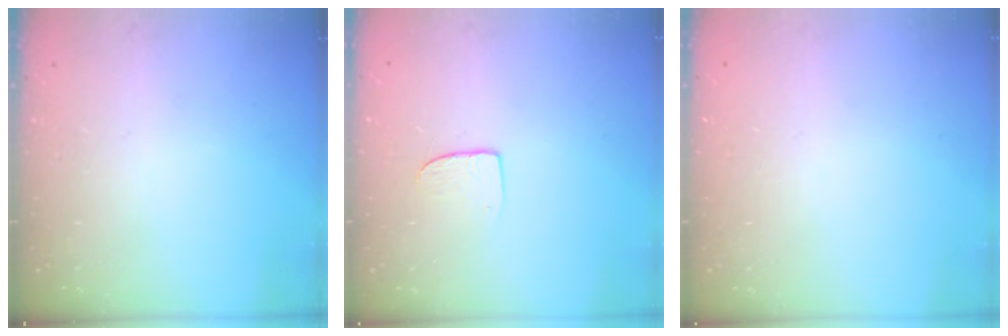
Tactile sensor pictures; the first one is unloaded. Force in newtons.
{"total": 6.3, "press": 6.3, "slide": 0.6}
{"total": 0.0}